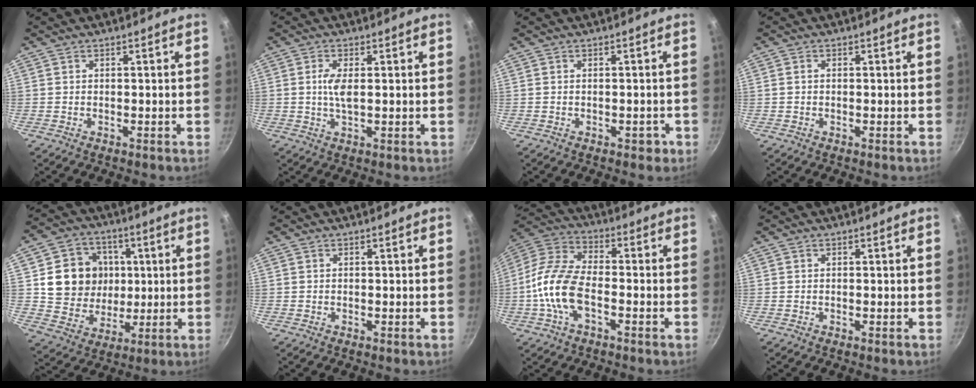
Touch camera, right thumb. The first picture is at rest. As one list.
[{"total": 3.9, "force": [0.5, 1.5, 3.6], "torque": [-0.075, 0.000, 0.009]}, {"total": 0.8, "force": [-0.5, 0.4, 0.5], "torque": [-0.005, 0.008, -0.004]}, {"total": 0.9, "force": [0.0, 0.7, 0.5], "torque": [-0.009, 0.005, -0.001]}, {"total": 14.5, "force": [2.4, 12.9, 6.1], "torque": [-0.075, 0.000, 0.049]}, {"total": 0.0}, {"total": 13.1, "force": [-3.3, 6.6, 10.8], "torque": [-0.209, 0.034, -0.082]}, {"total": 0.0}]